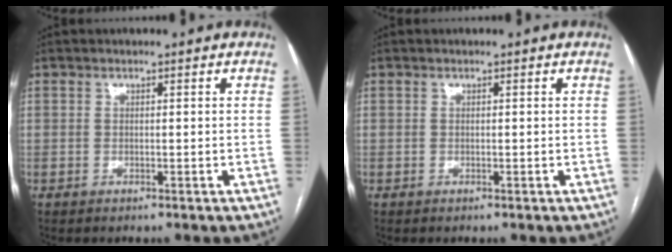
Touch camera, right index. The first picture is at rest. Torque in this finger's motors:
{"motor_torque": [0.00, 0.00, 0.00, 0.00]}